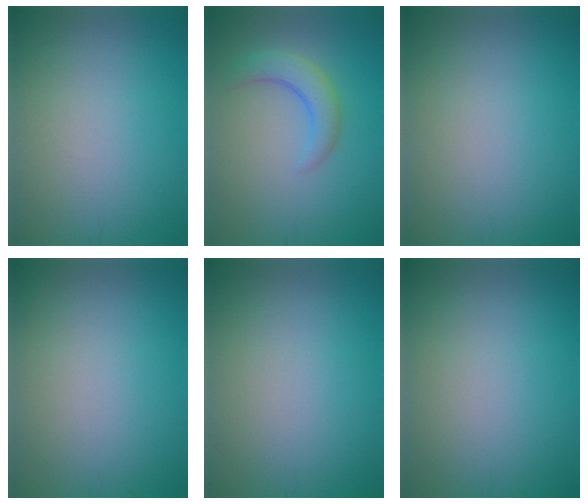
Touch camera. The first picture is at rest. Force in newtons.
{"total": 3.3, "press": 3.3, "slide": 0.3}
{"total": 0.0}
{"total": 0.0}
{"total": 0.0}
{"total": 0.0}